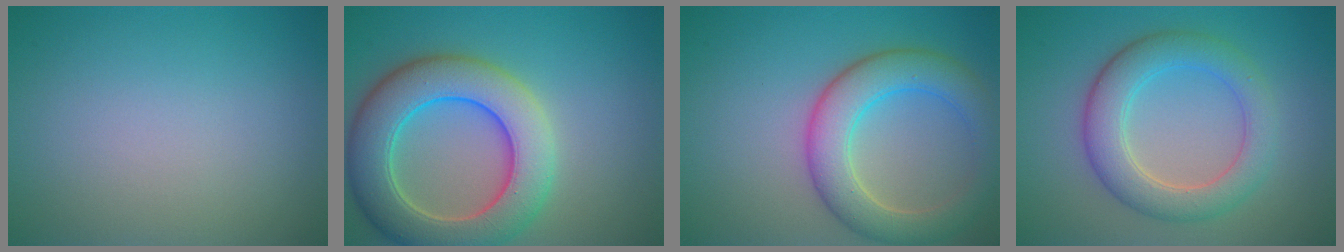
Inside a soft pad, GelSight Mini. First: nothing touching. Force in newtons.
{"total": 9.0, "press": 9.0, "slide": 0.3}
{"total": 6.2, "press": 6.2, "slide": 0.3}
{"total": 5.4, "press": 5.4, "slide": 0.2}